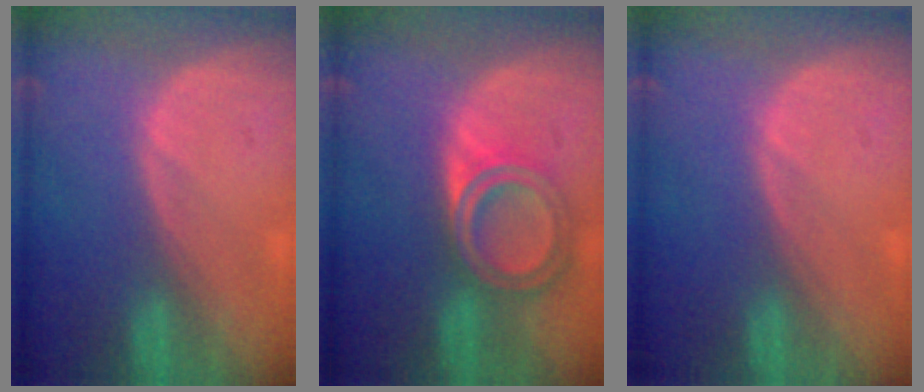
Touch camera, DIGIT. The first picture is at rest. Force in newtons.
{"total": 6.7, "press": 5.9, "slide": 3.1}
{"total": 0.0}